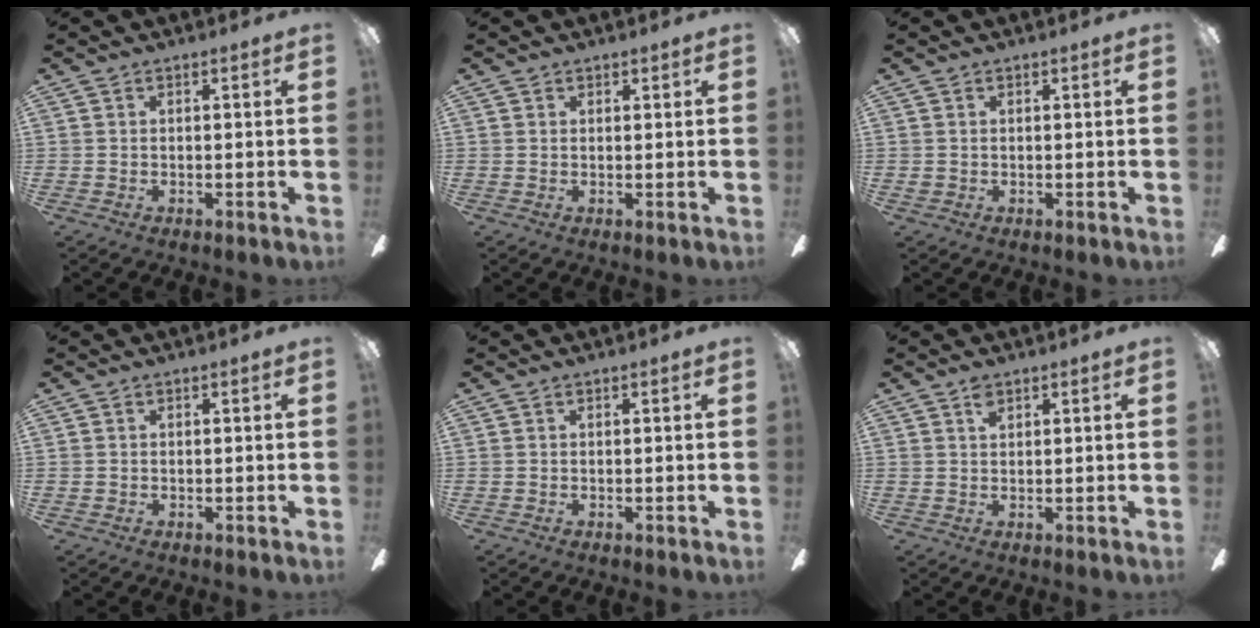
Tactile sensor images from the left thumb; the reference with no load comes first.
{"total": 1.1, "force": [0.9, 0.7, 0.0], "torque": [0.009, -0.002, 0.015]}
{"total": 1.0, "force": [0.4, 0.9, 0.0], "torque": [0.000, 0.006, 0.006]}
{"total": 0.5, "force": [0.0, 0.5, 0.0], "torque": [0.002, 0.005, -0.001]}
{"total": 0.0}
{"total": 2.2, "force": [1.5, 1.1, 1.1], "torque": [-0.017, -0.003, 0.026]}